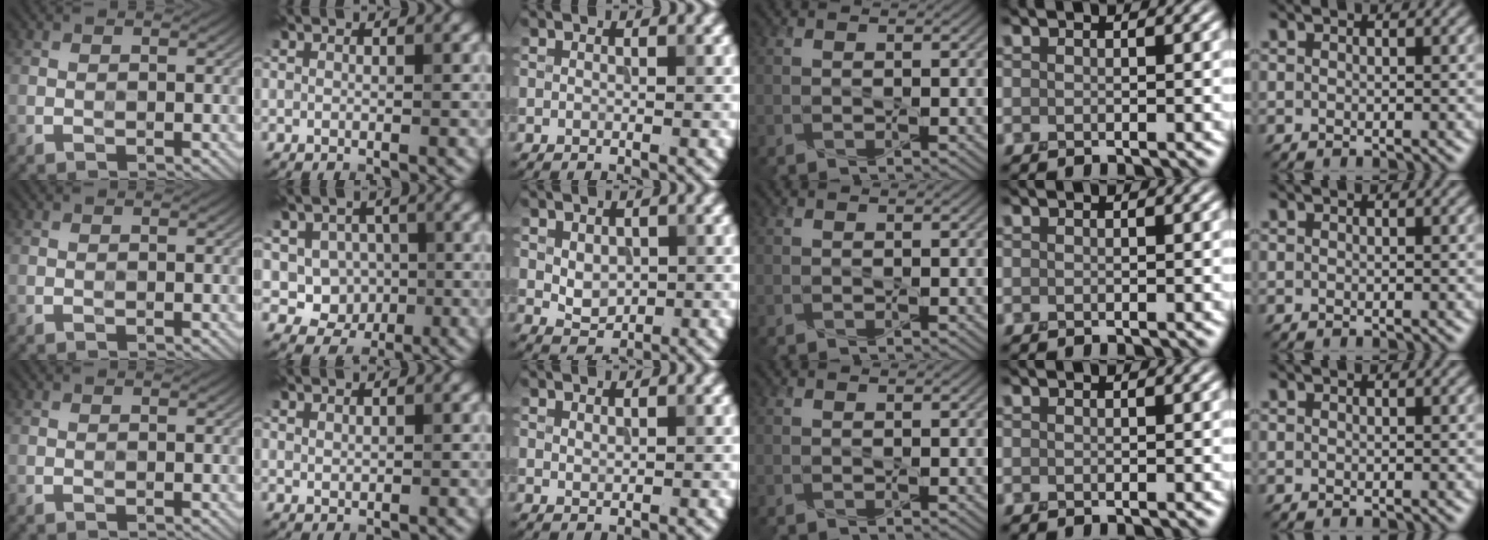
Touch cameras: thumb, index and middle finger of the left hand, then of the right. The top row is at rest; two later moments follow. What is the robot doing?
{"motion": "press", "object": "stapler"}